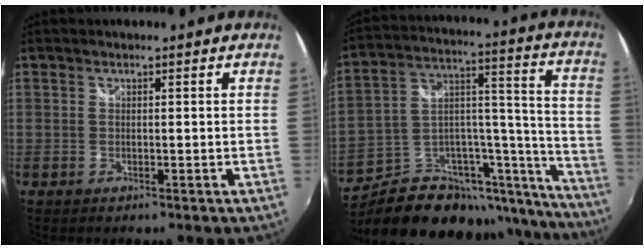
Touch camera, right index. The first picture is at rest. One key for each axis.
{"total": 26.0, "fx": -18.5, "fy": 12.7, "fz": 13.2, "tx": -0.179, "ty": 0.064, "tz": -0.264}